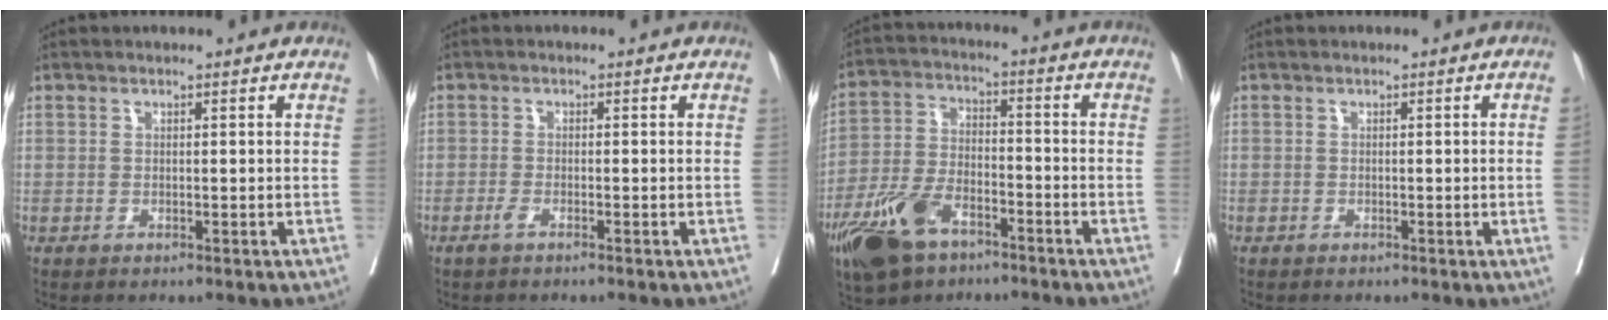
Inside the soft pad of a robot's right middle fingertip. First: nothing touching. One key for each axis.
{"total": 1.4, "fx": -0.9, "fy": 0.2, "fz": 1.0, "tx": -0.024, "ty": -0.002, "tz": -0.022}
{"total": 11.8, "fx": -7.3, "fy": 5.5, "fz": 7.6, "tx": -0.164, "ty": -0.009, "tz": -0.138}
{"total": 1.2, "fx": -0.2, "fy": -0.4, "fz": 1.1, "tx": -0.012, "ty": -0.001, "tz": -0.003}